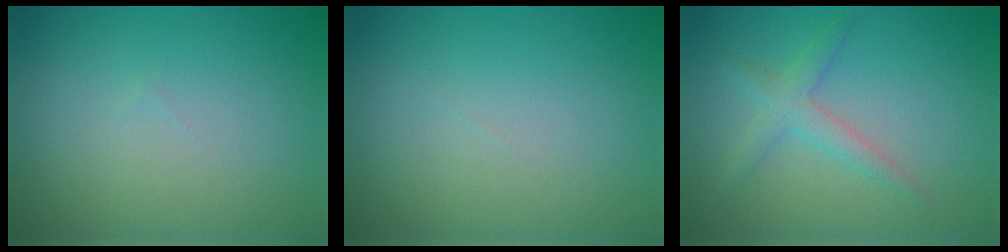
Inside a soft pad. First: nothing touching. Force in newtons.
{"total": 0.0}
{"total": 2.2, "press": 2.2, "slide": 0.1}